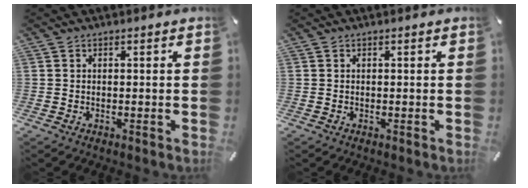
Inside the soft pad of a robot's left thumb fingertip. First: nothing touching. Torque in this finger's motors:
{"motor_torque": [-0.13, -0.07, 0.04, 0.00, -0.01]}